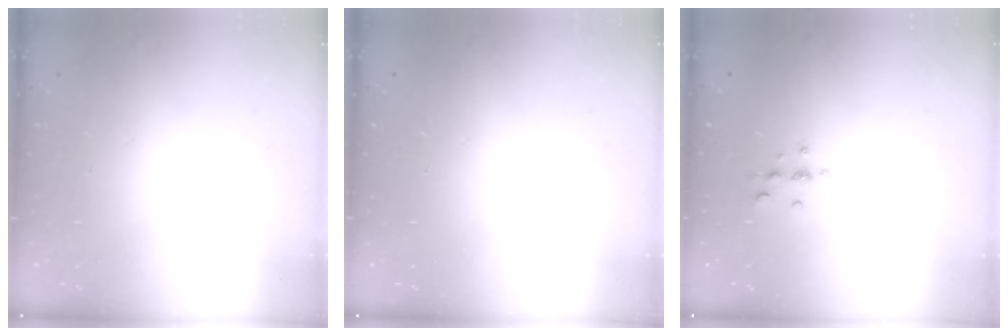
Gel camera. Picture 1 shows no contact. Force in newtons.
{"total": 0.5, "press": 0.5, "slide": 0.2}
{"total": 2.7, "press": 2.7, "slide": 0.3}